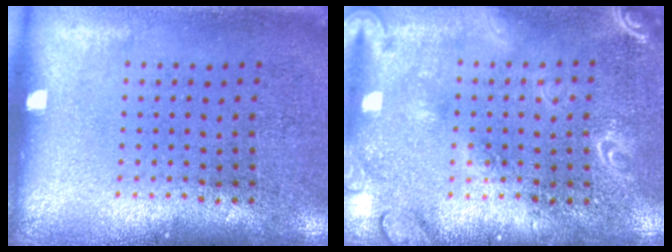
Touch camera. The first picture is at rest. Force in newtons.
{"total": 1.8, "press": 1.8, "slide": 0.2}